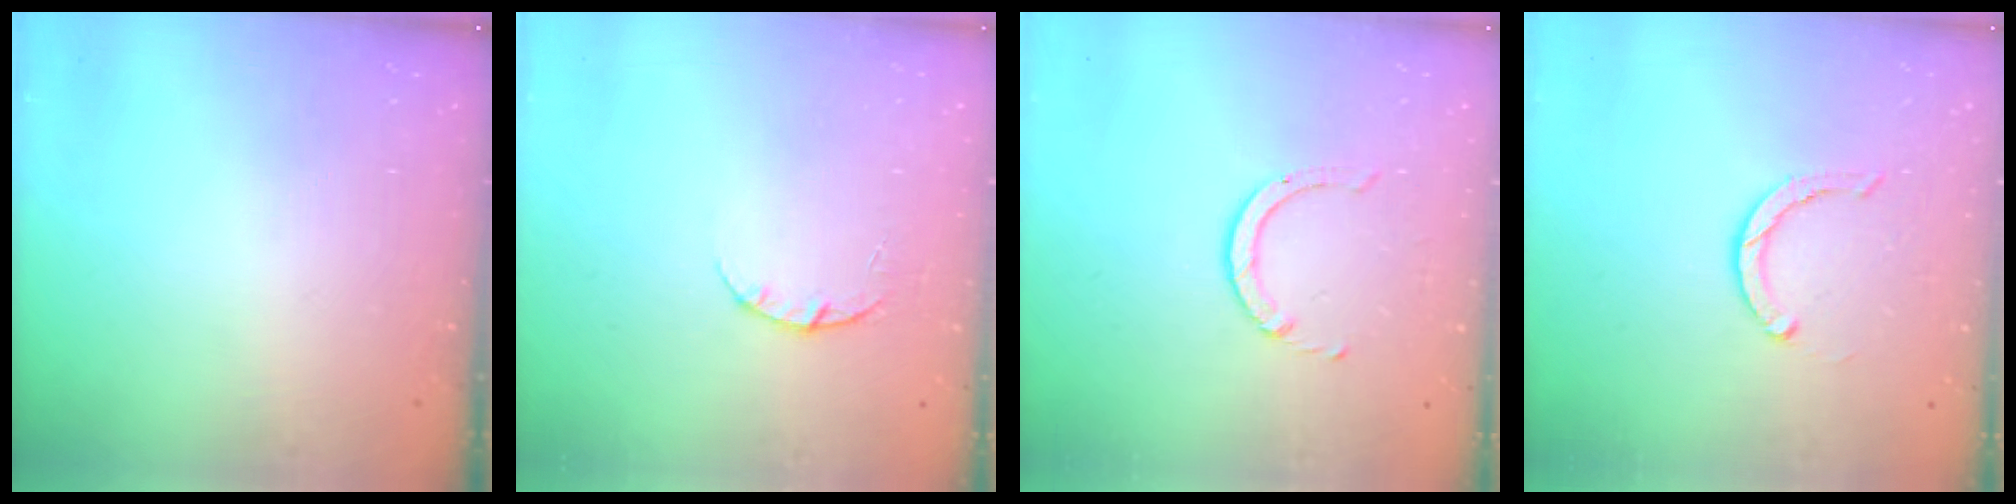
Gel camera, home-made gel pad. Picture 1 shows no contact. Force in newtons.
{"total": 2.3, "press": 2.3, "slide": 0.3}
{"total": 2.3, "press": 2.3, "slide": 0.3}
{"total": 3.5, "press": 3.4, "slide": 0.5}